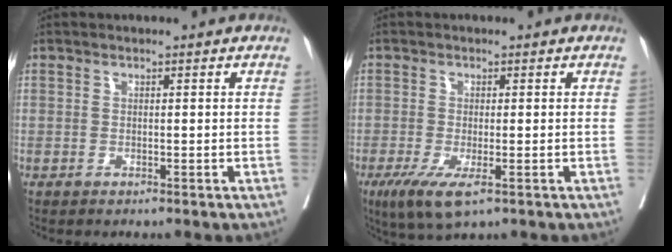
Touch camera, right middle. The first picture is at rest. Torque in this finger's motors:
{"motor_torque": [0.77, -0.28, 0.30, 0.04]}